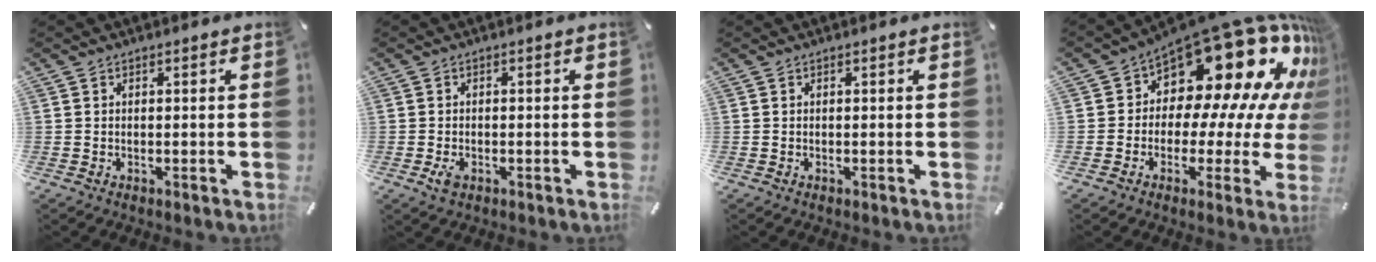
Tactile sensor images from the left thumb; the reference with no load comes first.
{"total": 2.4, "force": [-0.9, 1.4, 1.7], "torque": [-0.044, -0.002, -0.020]}
{"total": 0.0}
{"total": 21.6, "force": [11.2, 11.4, 14.4], "torque": [-0.216, -0.103, 0.194]}